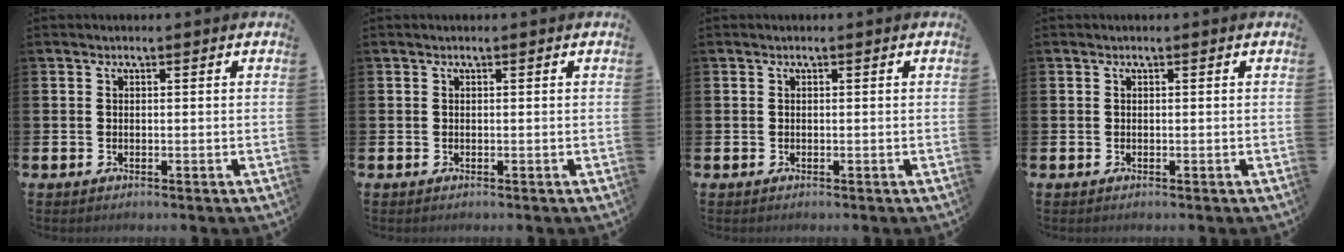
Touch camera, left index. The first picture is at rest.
{"total": 0.0}
{"total": 0.0}
{"total": 0.0}